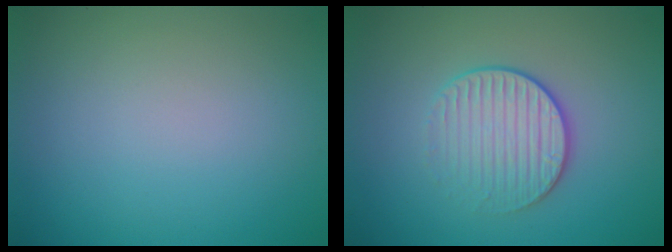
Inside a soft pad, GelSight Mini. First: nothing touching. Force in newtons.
{"total": 3.2, "press": 2.9, "slide": 1.5}